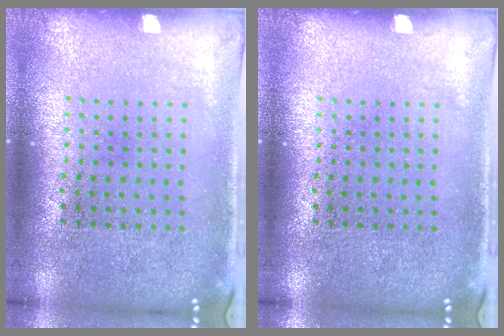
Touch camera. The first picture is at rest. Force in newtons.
{"total": 0.0}